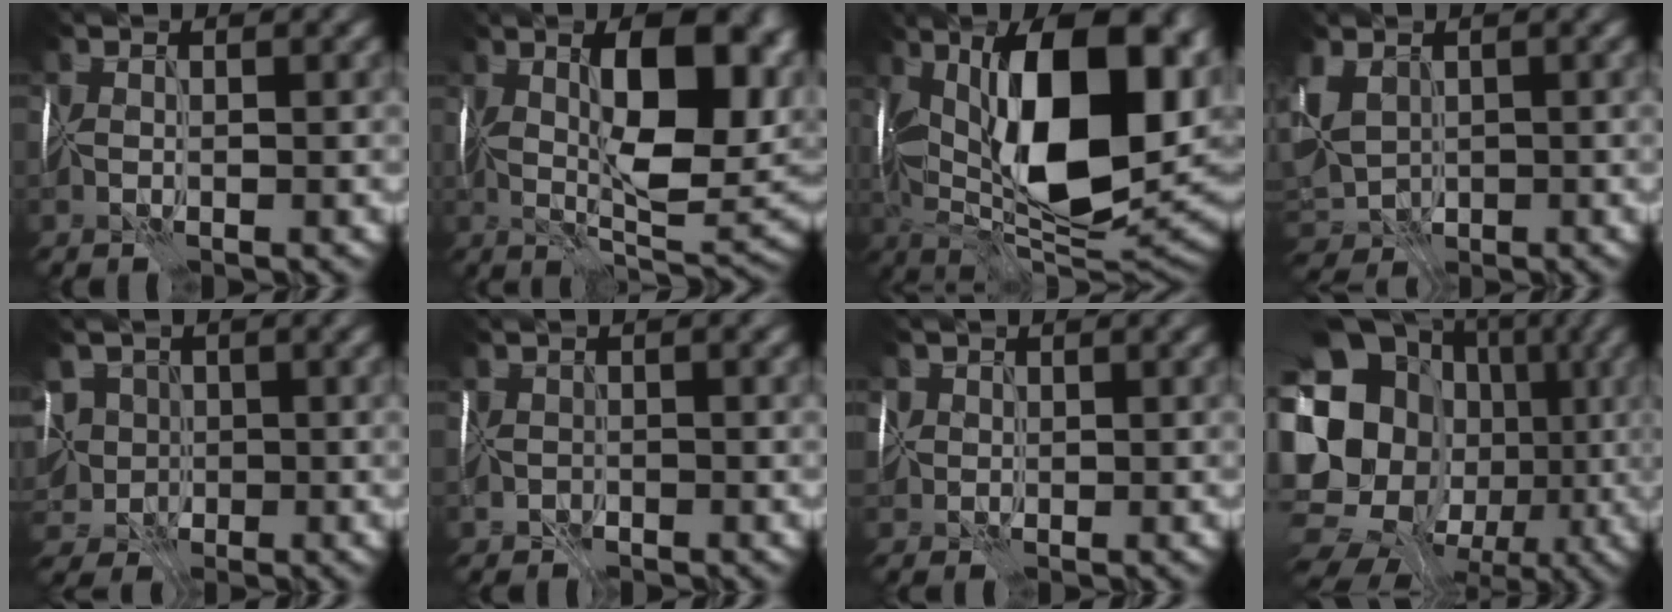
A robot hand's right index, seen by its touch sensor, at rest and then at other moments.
{"total": 11.4, "force": [2.1, 4.8, 10.1], "torque": [-0.144, 0.002, 0.036]}
{"total": 16.5, "force": [3.5, 7.9, 14.0], "torque": [-0.228, 0.012, 0.057]}
{"total": 2.8, "force": [0.1, 2.6, 1.1], "torque": [-0.047, -0.008, 0.007]}
{"total": 3.9, "force": [-0.5, 3.7, 1.1], "torque": [-0.036, -0.002, -0.012]}
{"total": 1.4, "force": [-1.0, 1.0, 0.2], "torque": [-0.002, 0.000, -0.018]}
{"total": 1.5, "force": [0.6, 0.8, -1.0], "torque": [0.019, 0.006, 0.012]}
{"total": 19.7, "force": [-1.6, 17.3, 9.2], "torque": [-0.166, 0.006, -0.045]}